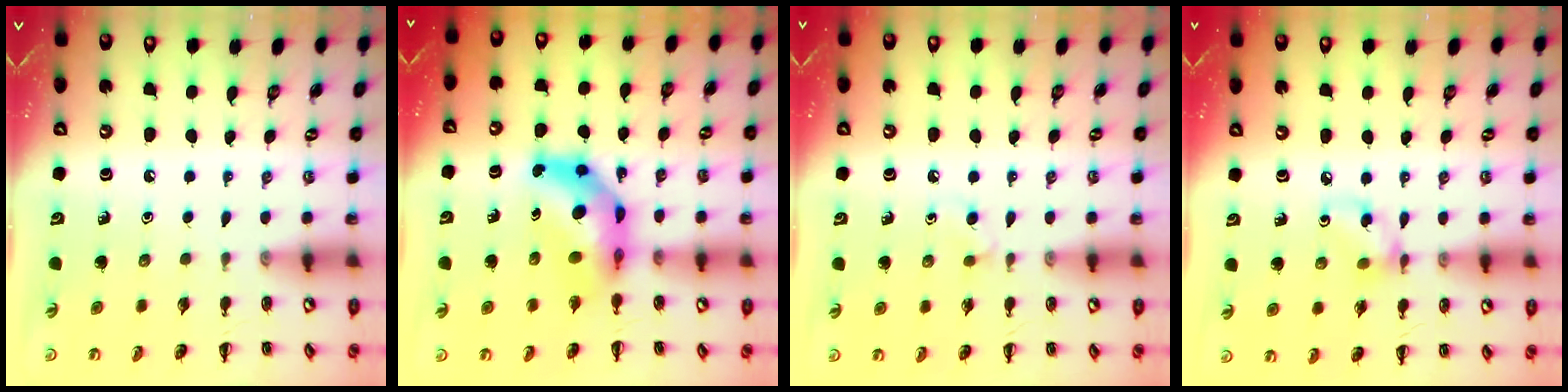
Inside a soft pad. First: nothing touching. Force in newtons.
{"total": 8.5, "press": 8.2, "slide": 2.4}
{"total": 2.2, "press": 2.0, "slide": 1.0}
{"total": 5.6, "press": 5.6, "slide": 0.1}